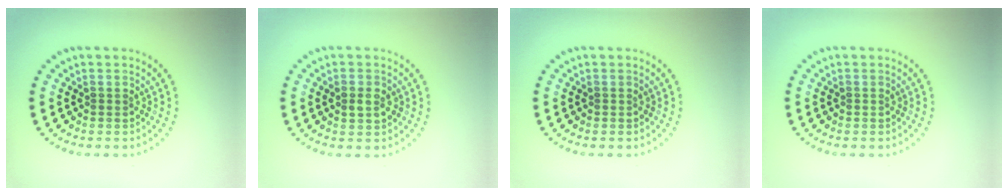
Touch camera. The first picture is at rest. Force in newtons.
{"total": 1.7, "press": 1.7, "slide": 0.2}
{"total": 0.0}
{"total": 0.0}